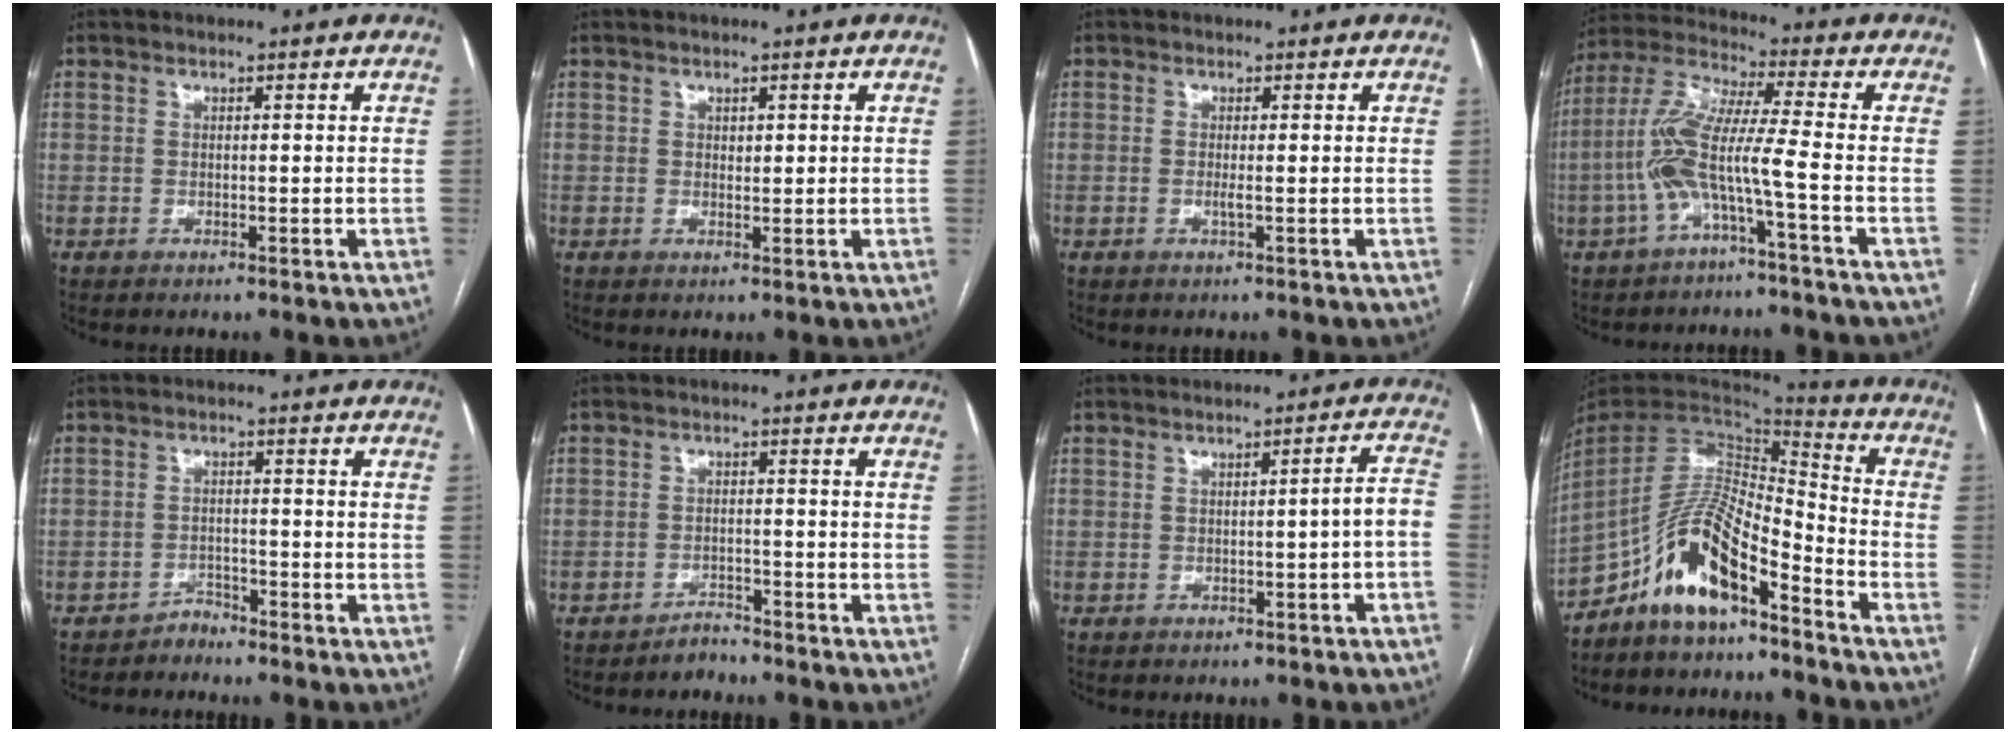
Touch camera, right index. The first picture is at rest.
{"total": 1.1, "force": [0.4, 0.7, 0.8], "torque": [-0.009, -0.002, 0.007]}
{"total": 0.9, "force": [-0.1, -0.1, 0.9], "torque": [-0.021, -0.002, -0.003]}
{"total": 9.2, "force": [-3.2, -0.3, 8.6], "torque": [-0.192, 0.021, -0.068]}
{"total": 2.0, "force": [-1.8, 0.7, -0.4], "torque": [0.013, 0.002, -0.031]}
{"total": 2.2, "force": [-2.1, 0.7, -0.3], "torque": [0.009, 0.001, -0.033]}
{"total": 3.6, "force": [-1.0, -0.2, 3.5], "torque": [-0.041, 0.013, -0.012]}
{"total": 12.6, "force": [-9.0, 3.1, 8.3], "torque": [-0.160, 0.021, -0.166]}